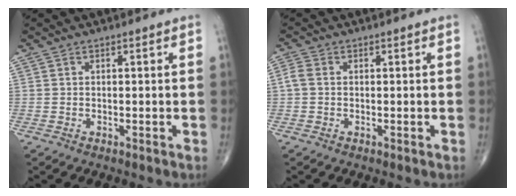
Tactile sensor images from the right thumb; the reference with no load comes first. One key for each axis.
{"total": 2.0, "fx": 0.0, "fy": 1.4, "fz": 1.4, "tx": -0.035, "ty": 0.003, "tz": -0.005}